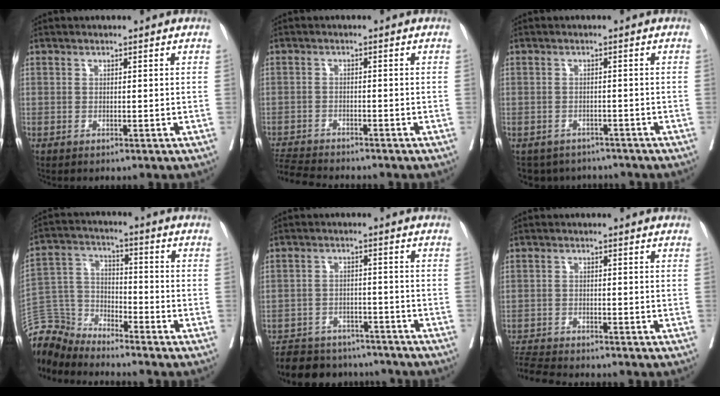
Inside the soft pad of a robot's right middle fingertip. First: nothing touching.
{"total": 6.8, "force": [-6.6, 0.4, 1.8], "torque": [-0.035, -0.016, -0.113]}
{"total": 6.0, "force": [-5.3, 2.9, 0.2], "torque": [0.000, 0.004, -0.067]}
{"total": 9.0, "force": [-8.9, 0.9, -1.1], "torque": [0.012, 0.030, -0.180]}
{"total": 13.2, "force": [-11.7, 5.2, 3.4], "torque": [-0.062, 0.009, -0.157]}
{"total": 6.4, "force": [-6.3, 0.1, 1.5], "torque": [-0.030, -0.017, -0.109]}